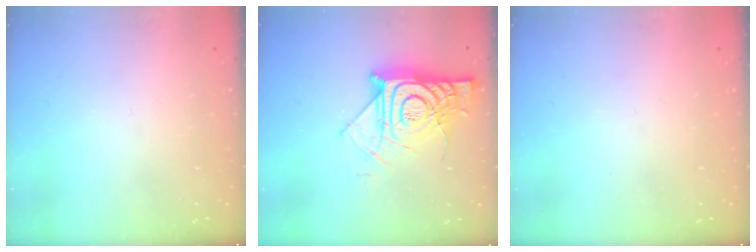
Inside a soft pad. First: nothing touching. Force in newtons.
{"total": 14.5, "press": 14.5, "slide": 1.4}
{"total": 0.0}